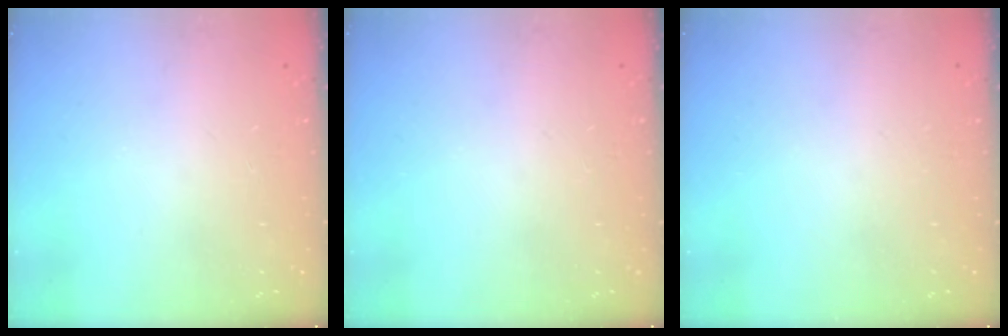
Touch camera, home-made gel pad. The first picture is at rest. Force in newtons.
{"total": 0.0}
{"total": 0.0}